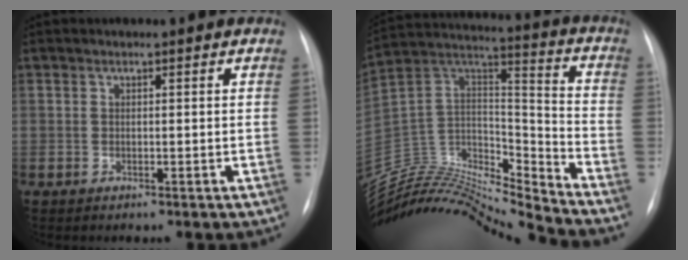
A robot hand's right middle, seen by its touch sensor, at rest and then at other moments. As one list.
[{"total": 22.1, "force": [-21.5, 1.3, 4.9], "torque": [-0.092, 0.049, -0.366]}]